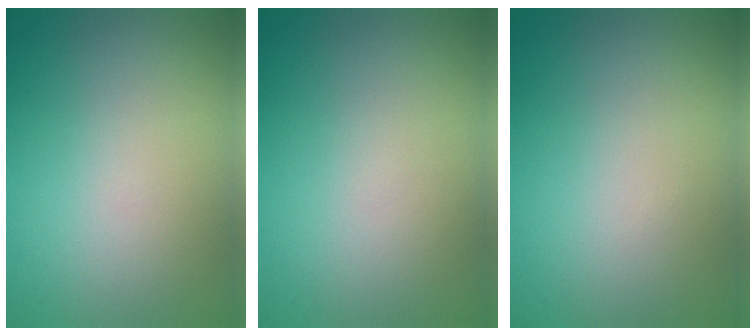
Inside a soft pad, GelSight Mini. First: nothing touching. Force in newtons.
{"total": 0.0}
{"total": 0.0}